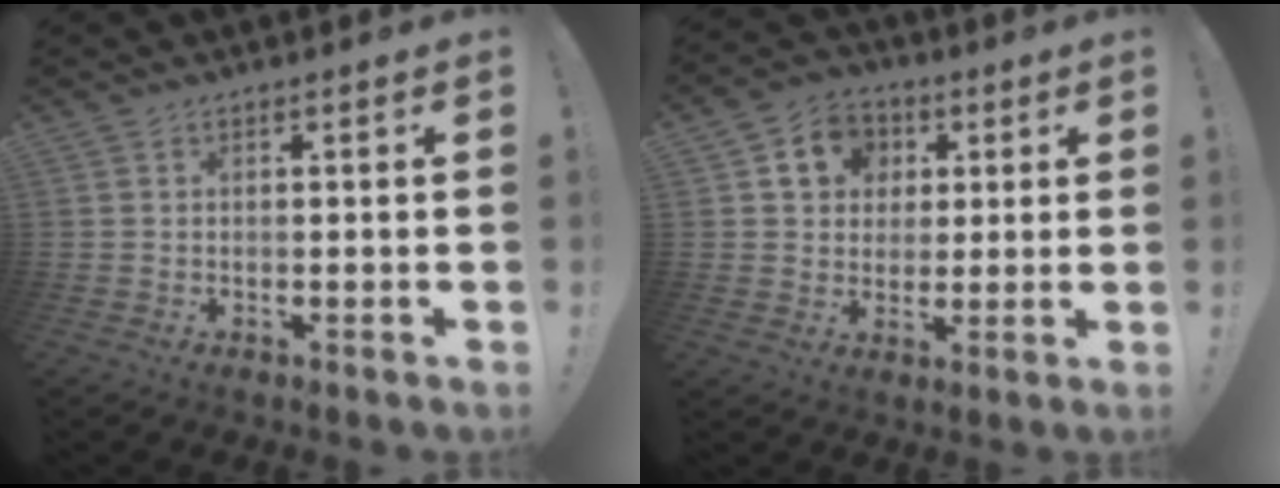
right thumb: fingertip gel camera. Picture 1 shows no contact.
{"total": 9.9, "force": [3.0, 8.8, 3.4], "torque": [-0.042, -0.007, 0.060]}